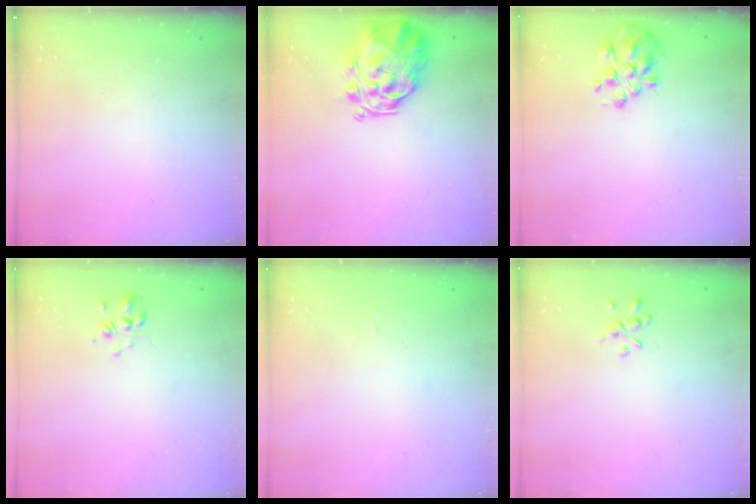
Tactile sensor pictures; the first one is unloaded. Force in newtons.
{"total": 3.4, "press": 2.9, "slide": 1.6}
{"total": 7.3, "press": 7.2, "slide": 1.0}
{"total": 2.0, "press": 1.9, "slide": 0.7}
{"total": 1.0, "press": 1.0, "slide": 0.1}
{"total": 1.8, "press": 1.6, "slide": 0.7}